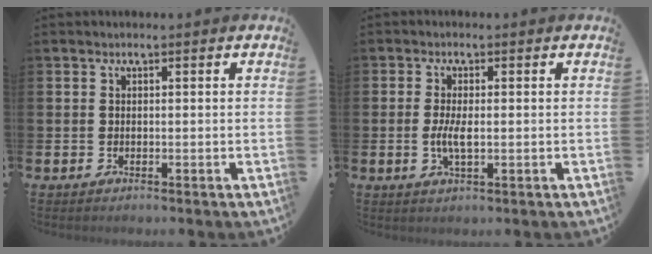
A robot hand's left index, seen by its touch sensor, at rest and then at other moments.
{"total": 3.0, "force": [-0.2, 1.0, 2.8], "torque": [-0.051, 0.001, -0.005]}